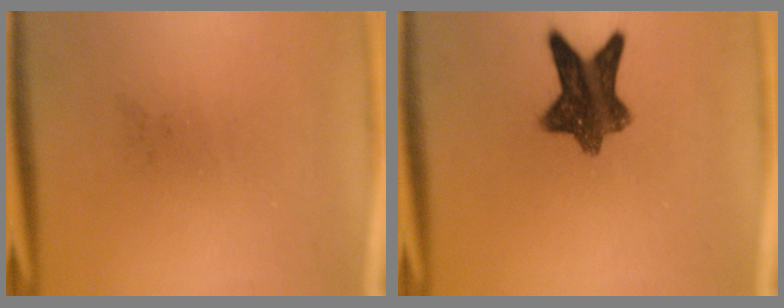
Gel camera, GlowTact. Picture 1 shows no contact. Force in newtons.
{"total": 9.3}